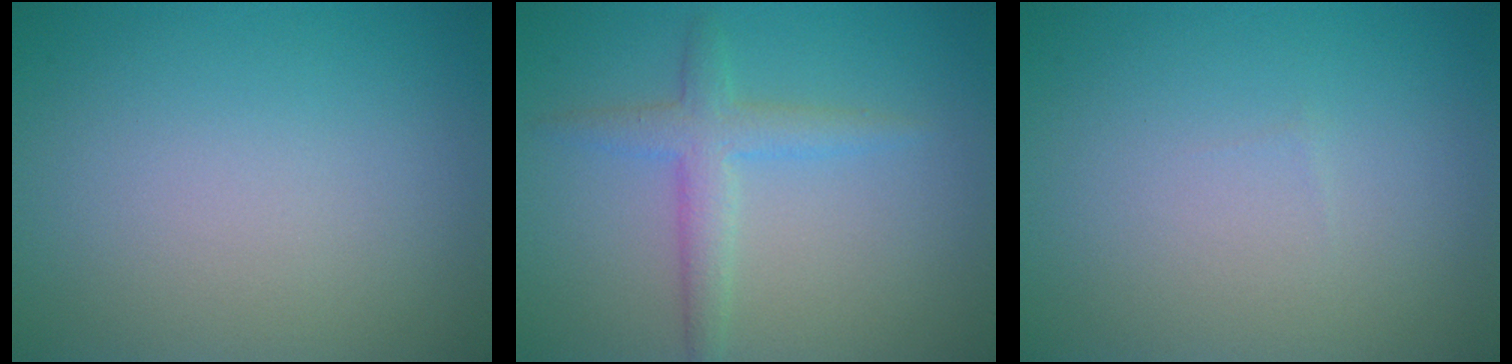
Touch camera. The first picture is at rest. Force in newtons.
{"total": 2.7, "press": 2.7, "slide": 0.1}
{"total": 0.0}